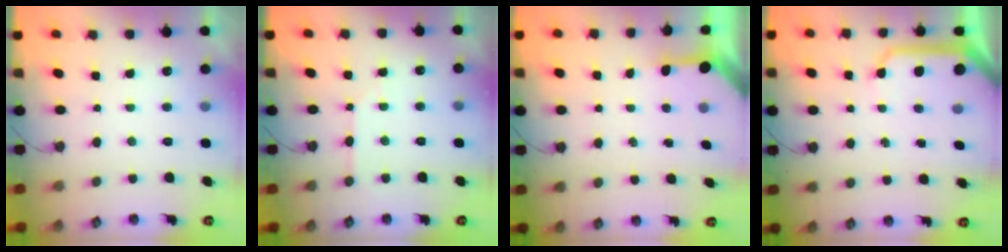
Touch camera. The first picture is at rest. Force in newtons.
{"total": 3.4, "press": 3.4, "slide": 0.4}
{"total": 3.2, "press": 3.2, "slide": 0.4}
{"total": 11.6, "press": 11.5, "slide": 1.4}